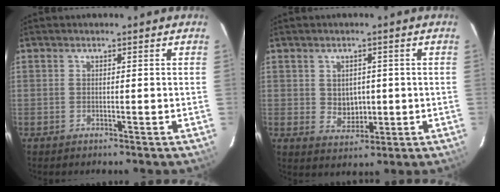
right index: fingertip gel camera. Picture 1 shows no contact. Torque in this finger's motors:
{"motor_torque": [0.08, 0.02, 0.04, 0.00]}